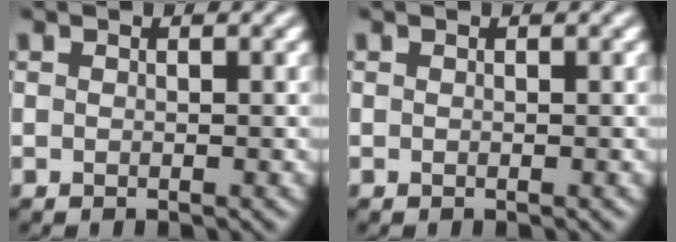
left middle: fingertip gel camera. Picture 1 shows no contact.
{"total": 0.0}